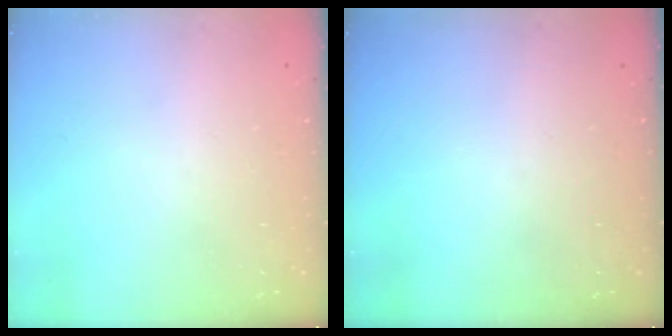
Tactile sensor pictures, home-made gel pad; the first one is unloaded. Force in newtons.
{"total": 0.0}